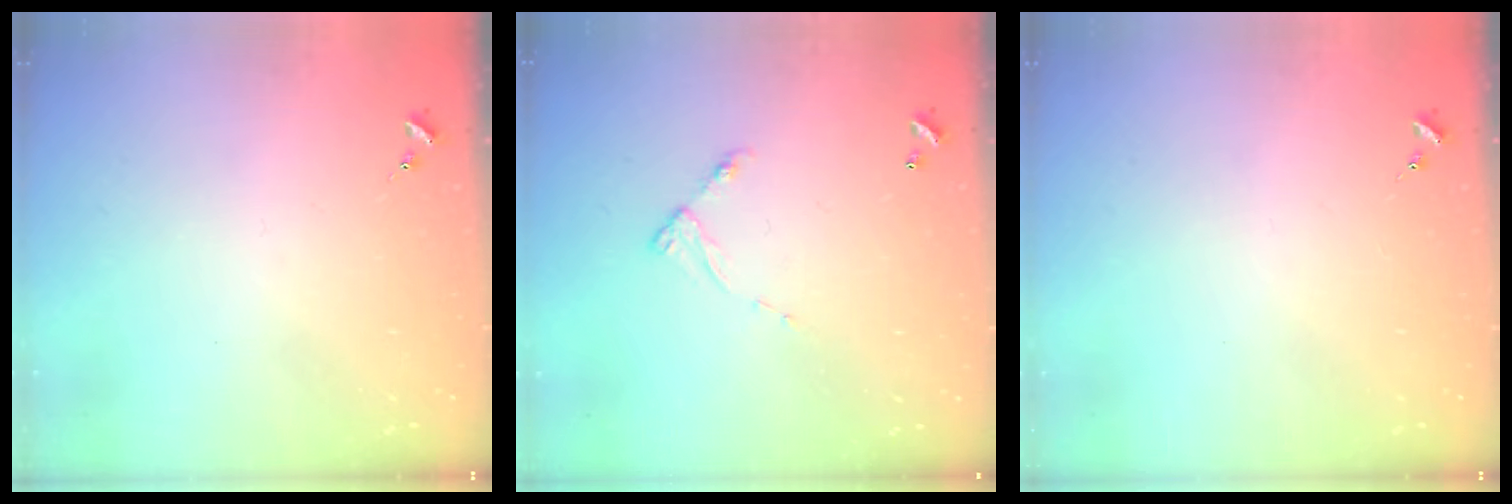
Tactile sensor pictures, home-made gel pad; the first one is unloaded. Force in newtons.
{"total": 6.1, "press": 6.1, "slide": 0.5}
{"total": 0.0}